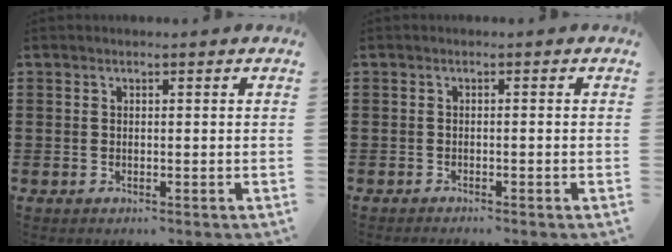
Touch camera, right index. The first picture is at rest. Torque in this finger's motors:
{"motor_torque": [0.11, -0.04, -0.01, 0.00]}